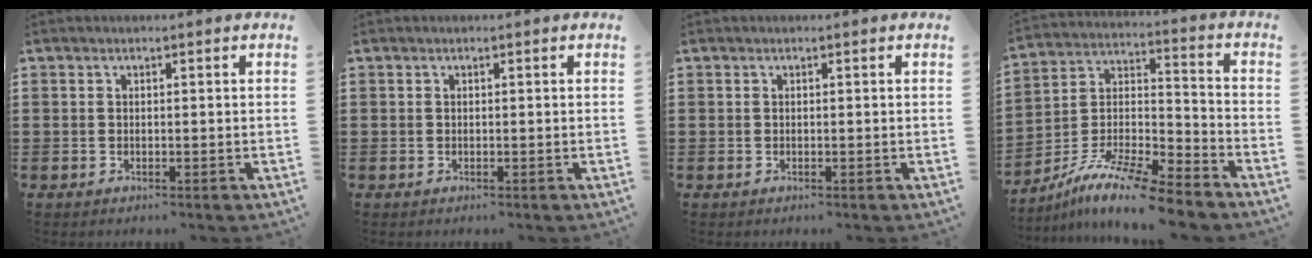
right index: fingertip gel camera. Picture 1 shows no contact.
{"total": 0.0}
{"total": 0.0}
{"total": 10.7, "force": [-9.2, 1.0, 5.3], "torque": [-0.101, 0.014, -0.185]}